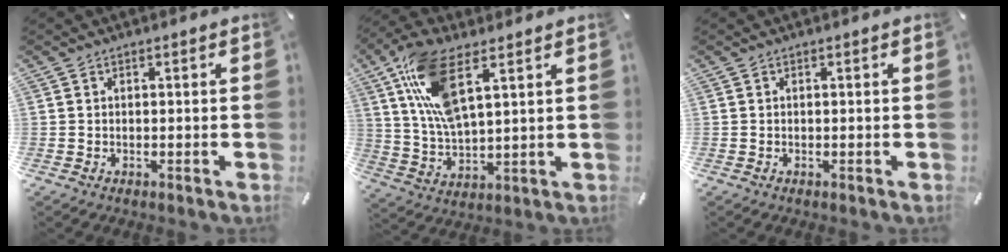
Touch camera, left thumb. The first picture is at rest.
{"total": 14.2, "force": [7.1, 5.6, 10.9], "torque": [-0.247, -0.020, 0.127]}
{"total": 0.0}